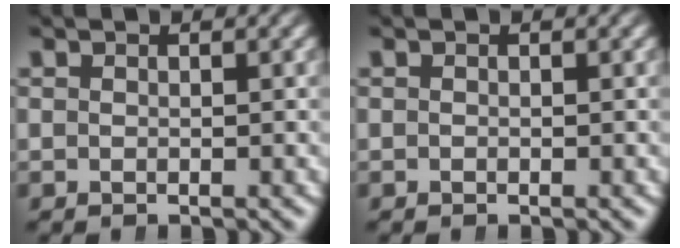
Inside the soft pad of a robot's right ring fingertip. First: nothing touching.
{"total": 0.0}